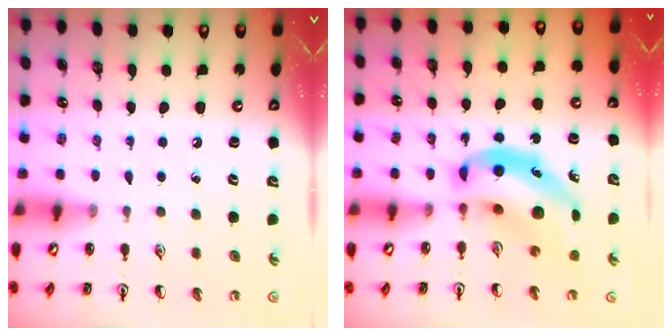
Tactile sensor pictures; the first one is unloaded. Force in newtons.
{"total": 10.2, "press": 9.7, "slide": 3.1}